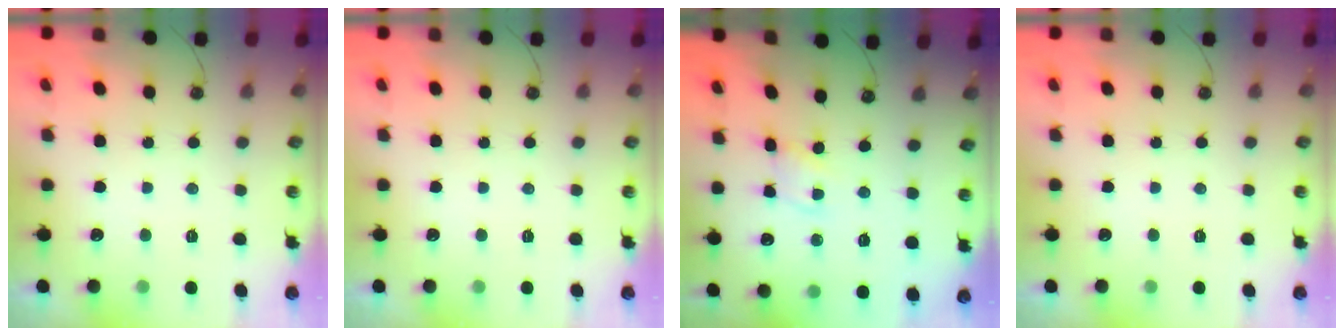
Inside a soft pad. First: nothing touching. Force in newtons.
{"total": 0.0}
{"total": 1.9, "press": 1.9, "slide": 0.2}
{"total": 0.0}